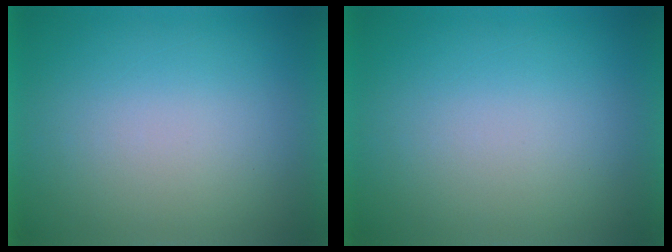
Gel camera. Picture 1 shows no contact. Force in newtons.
{"total": 1.1}